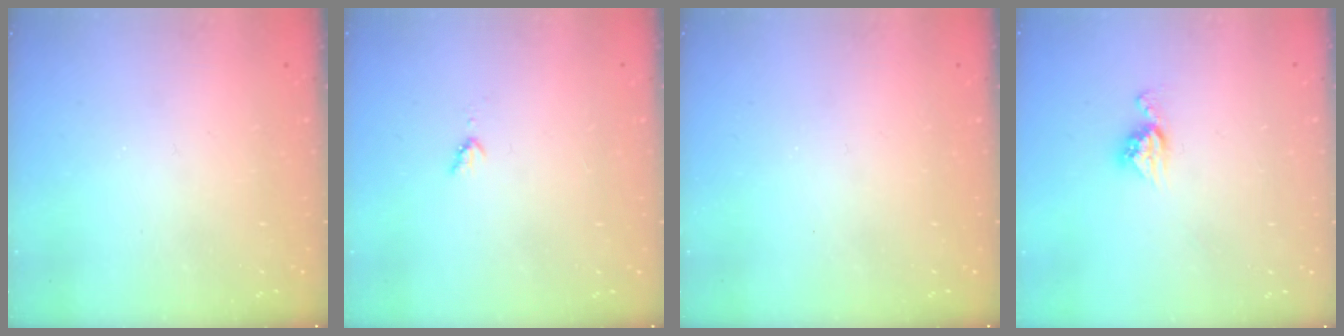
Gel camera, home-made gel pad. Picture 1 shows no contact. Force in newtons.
{"total": 2.8, "press": 2.8, "slide": 0.4}
{"total": 0.0}
{"total": 7.1, "press": 7.1, "slide": 0.3}